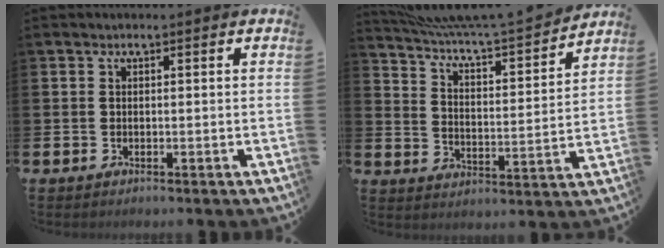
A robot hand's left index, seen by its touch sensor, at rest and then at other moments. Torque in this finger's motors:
{"motor_torque": [0.97, -1.17, 0.17, 0.13]}